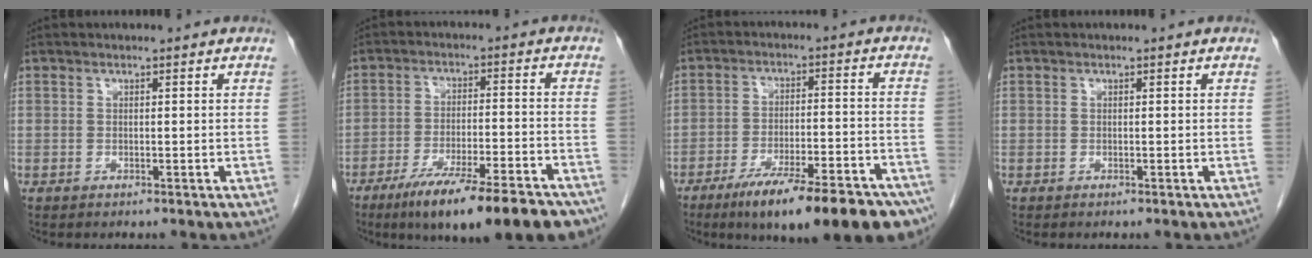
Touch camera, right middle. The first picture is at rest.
{"total": 18.9, "force": [-14.0, 2.8, 12.3], "torque": [-0.133, -0.007, -0.212]}
{"total": 20.6, "force": [-14.9, 3.8, 13.6], "torque": [-0.138, 0.004, -0.219]}
{"total": 0.0}